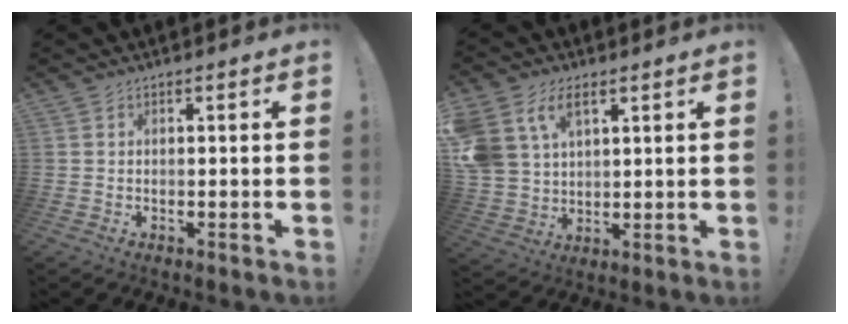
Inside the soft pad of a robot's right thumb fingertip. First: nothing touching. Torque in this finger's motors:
{"motor_torque": [0.32, 0.35, 0.89, 0.53, 0.12]}